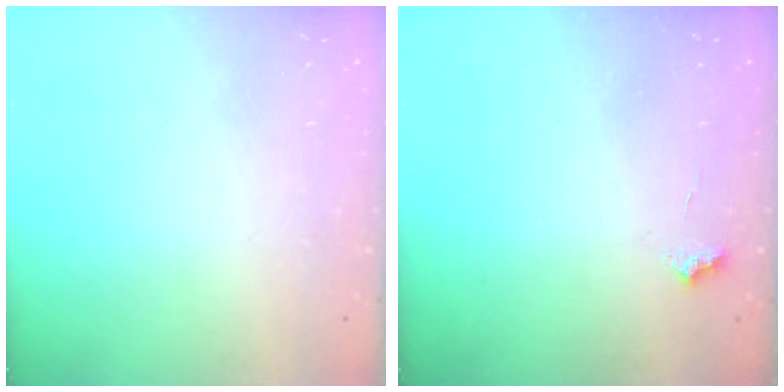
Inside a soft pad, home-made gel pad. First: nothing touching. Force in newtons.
{"total": 3.0, "press": 2.9, "slide": 0.5}